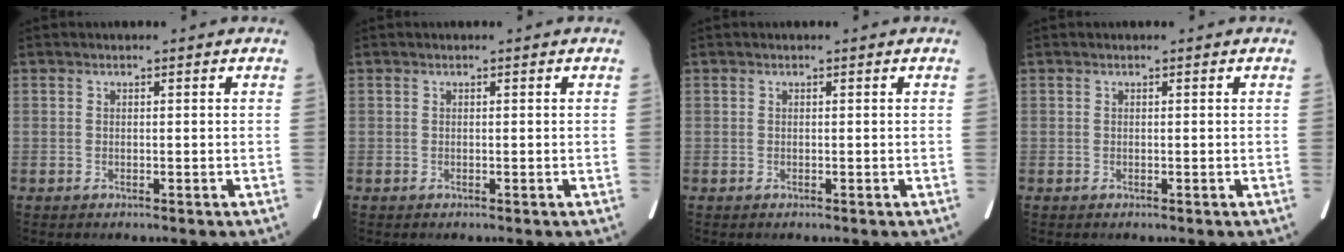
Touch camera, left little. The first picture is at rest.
{"total": 0.0}
{"total": 0.0}
{"total": 0.0}